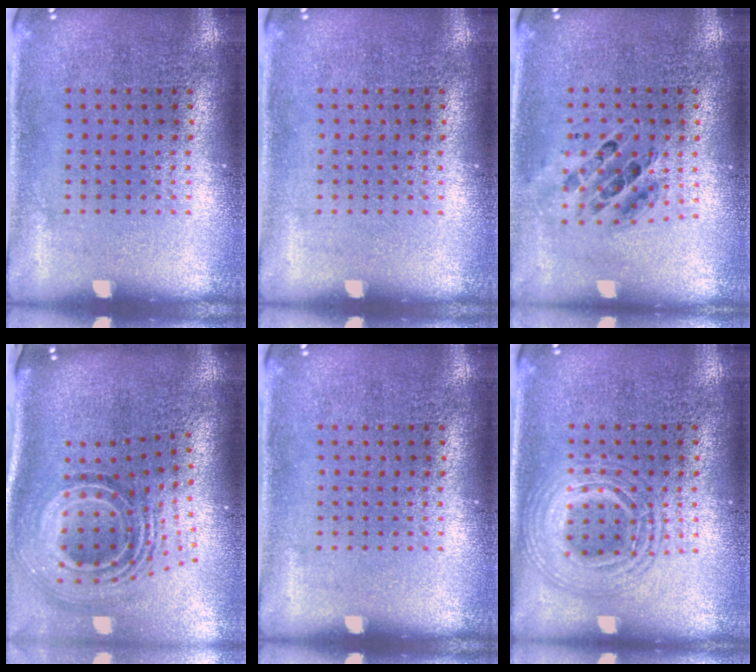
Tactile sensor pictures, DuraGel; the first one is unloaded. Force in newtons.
{"total": 0.0}
{"total": 0.7, "press": 0.7, "slide": 0.1}
{"total": 2.4, "press": 1.6, "slide": 1.7}
{"total": 0.0}
{"total": 2.8, "press": 2.8, "slide": 0.4}